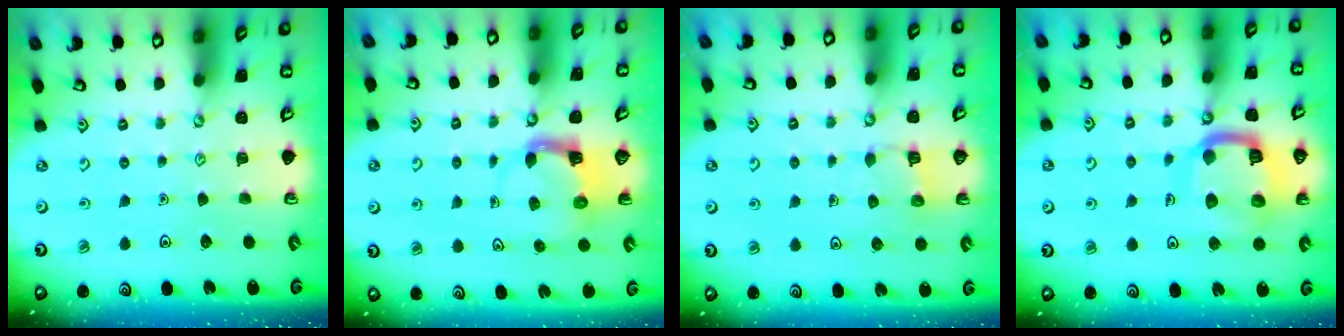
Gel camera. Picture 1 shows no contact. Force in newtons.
{"total": 3.7, "press": 3.7, "slide": 0.6}
{"total": 4.6, "press": 4.6, "slide": 0.3}
{"total": 15.1, "press": 15.0, "slide": 1.2}